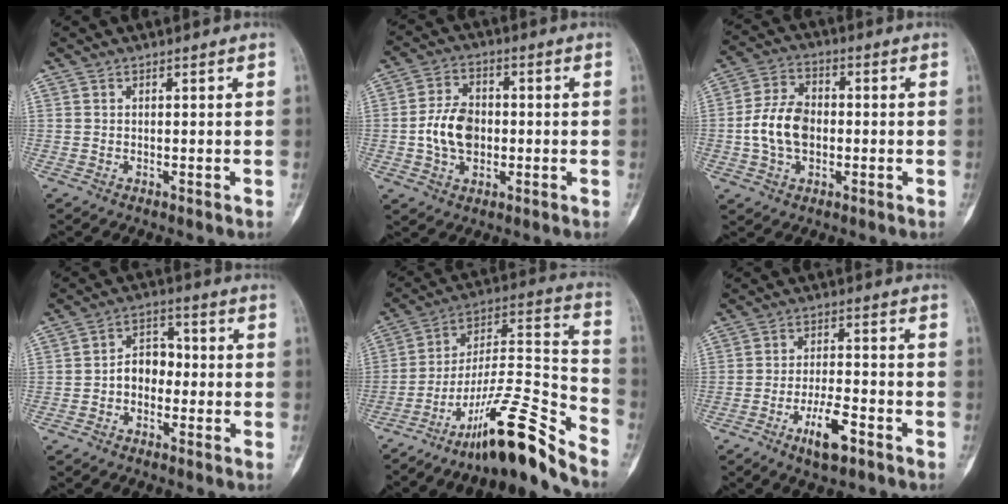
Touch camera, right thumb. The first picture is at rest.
{"total": 9.1, "force": [-0.9, 6.4, 6.4], "torque": [-0.103, 0.013, -0.019]}
{"total": 10.1, "force": [-1.0, 6.9, 7.4], "torque": [-0.124, 0.019, -0.024]}
{"total": 6.0, "force": [-1.2, 4.5, 3.8], "torque": [-0.032, 0.029, -0.034]}
{"total": 19.2, "force": [-14.4, 2.3, 12.4], "torque": [-0.193, 0.118, -0.246]}
{"total": 7.4, "force": [-4.2, 2.4, 5.6], "torque": [-0.097, 0.023, -0.072]}